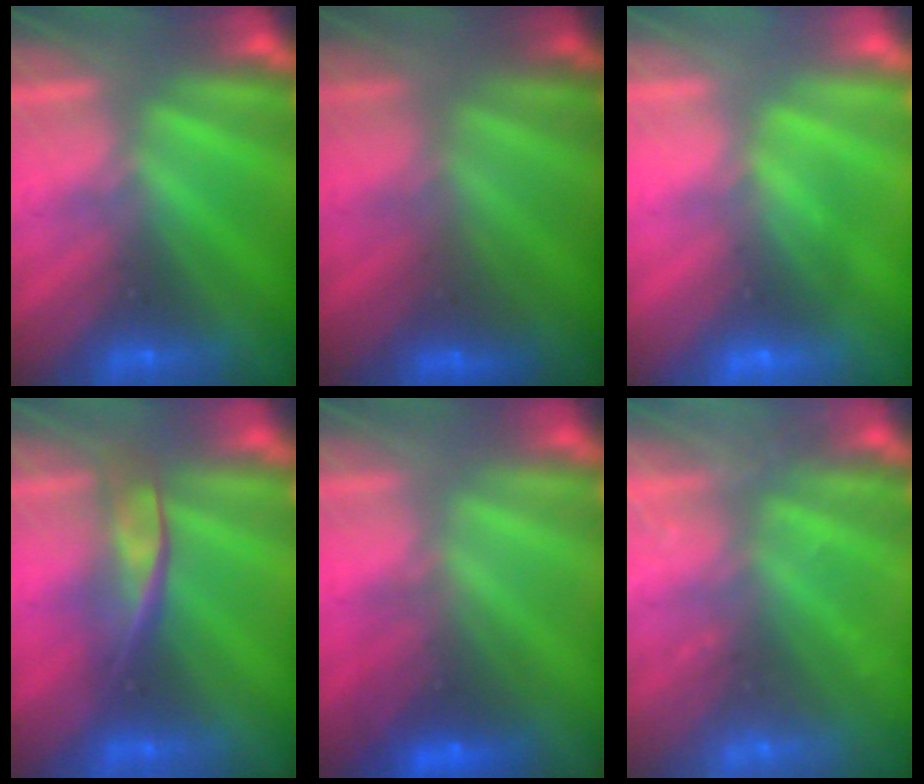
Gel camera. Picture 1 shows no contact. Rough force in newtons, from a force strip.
{"total": 2.5}
{"total": 2.7}
{"total": 2.4}
{"total": 2.7}
{"total": 2.4}